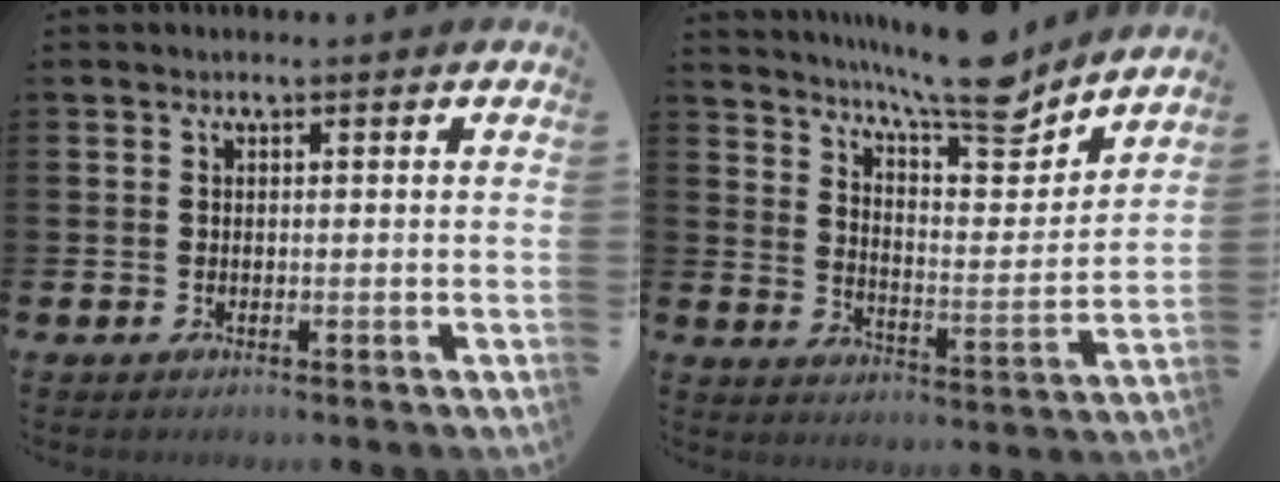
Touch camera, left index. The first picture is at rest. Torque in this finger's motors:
{"motor_torque": [0.57, -1.40, 1.05, 0.21]}